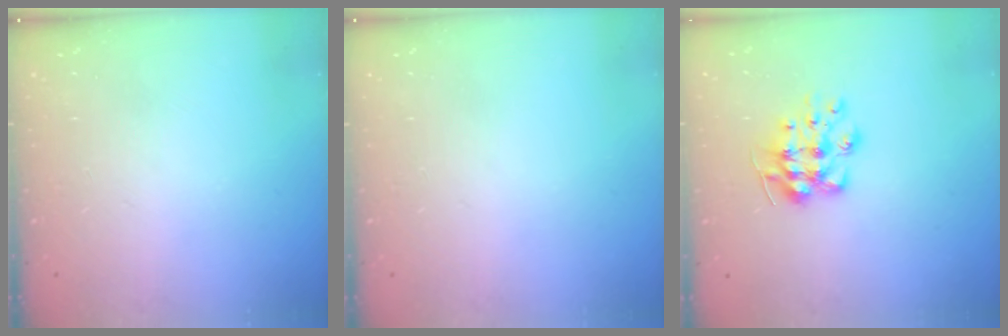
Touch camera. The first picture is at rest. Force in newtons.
{"total": 0.0}
{"total": 8.9, "press": 8.8, "slide": 0.8}